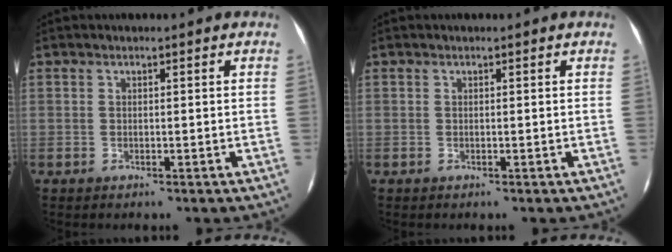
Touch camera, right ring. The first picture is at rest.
{"total": 0.0}